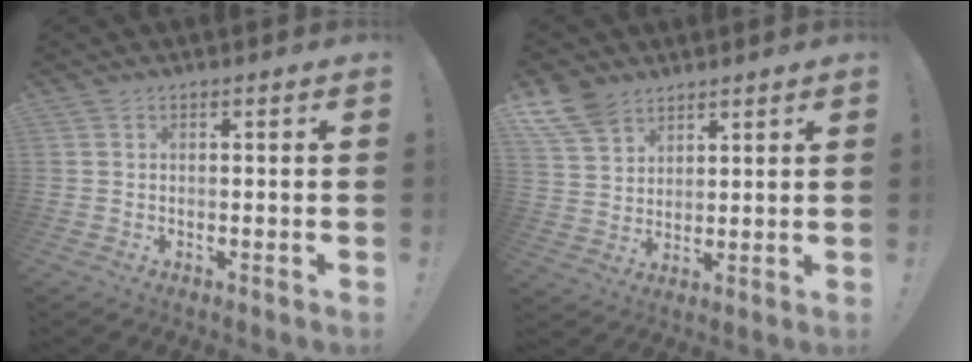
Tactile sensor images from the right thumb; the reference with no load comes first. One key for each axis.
{"total": 9.4, "fx": 6.9, "fy": 5.4, "fz": 3.3, "tx": -0.067, "ty": -0.038, "tz": 0.137}